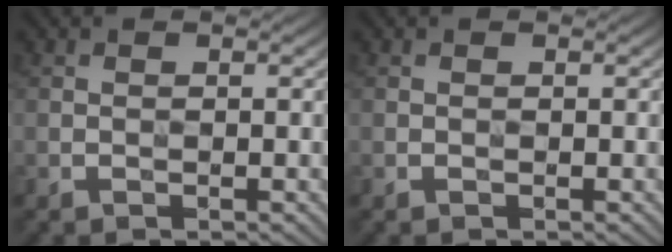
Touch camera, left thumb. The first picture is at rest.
{"total": 0.0}